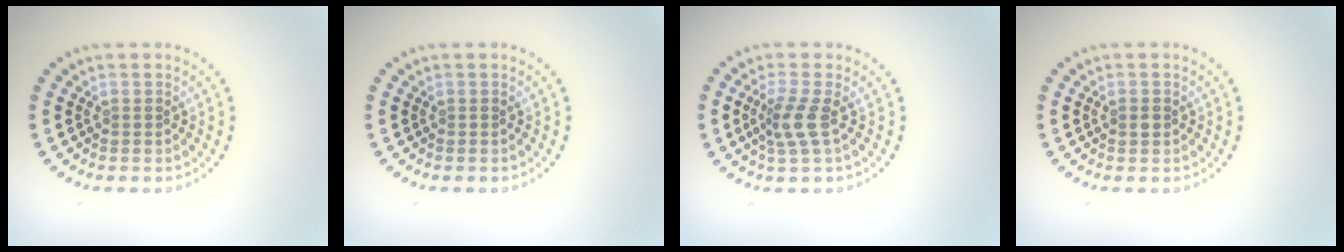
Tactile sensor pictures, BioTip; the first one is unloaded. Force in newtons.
{"total": 0.0}
{"total": 2.5, "press": 1.8, "slide": 1.7}
{"total": 1.1, "press": 1.1, "slide": 0.1}